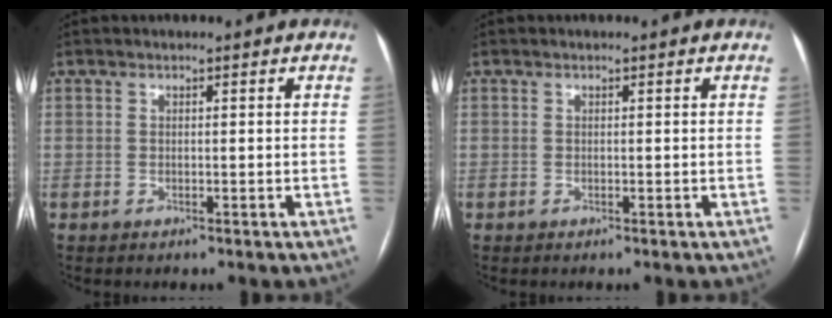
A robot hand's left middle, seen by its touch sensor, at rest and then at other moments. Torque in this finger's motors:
{"motor_torque": [-0.02, 0.02, 0.00, 0.00]}